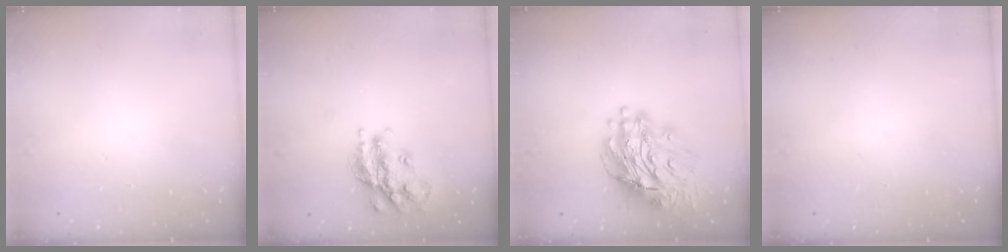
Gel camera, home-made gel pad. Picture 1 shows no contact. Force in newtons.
{"total": 16.9, "press": 16.9, "slide": 1.2}
{"total": 18.5, "press": 18.3, "slide": 3.0}
{"total": 0.0}